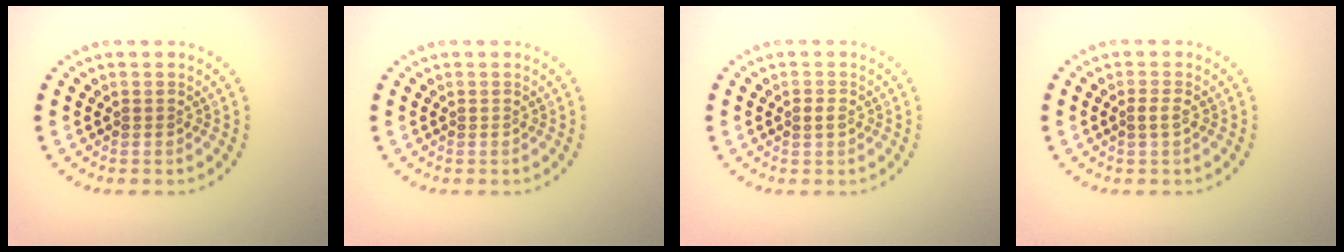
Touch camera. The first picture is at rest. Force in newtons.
{"total": 0.0}
{"total": 0.9, "press": 0.9, "slide": 0.2}
{"total": 1.0, "press": 1.0, "slide": 0.4}